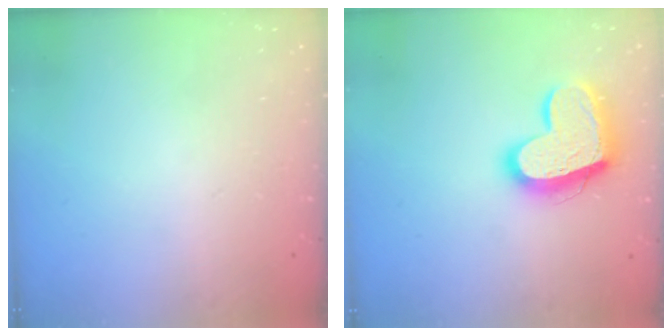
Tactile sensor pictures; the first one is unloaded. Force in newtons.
{"total": 16.6, "press": 16.5, "slide": 1.4}